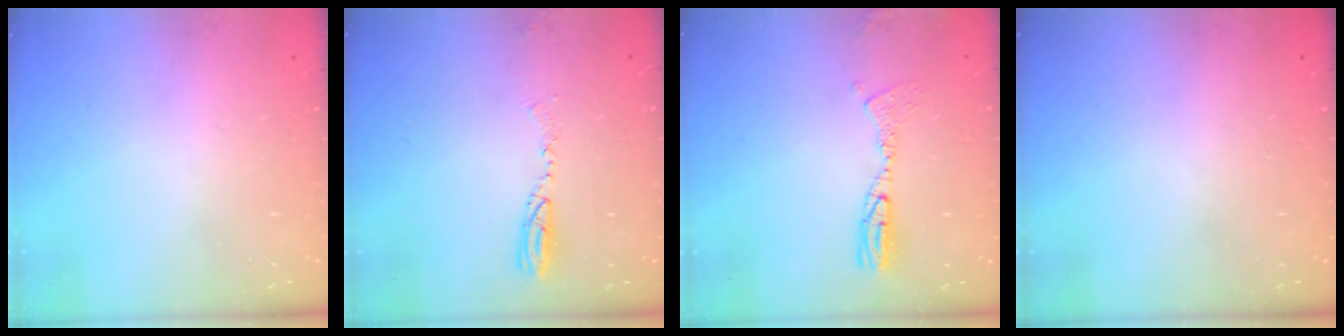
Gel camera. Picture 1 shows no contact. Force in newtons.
{"total": 5.0, "press": 4.9, "slide": 0.9}
{"total": 9.6, "press": 9.5, "slide": 1.9}
{"total": 0.0}